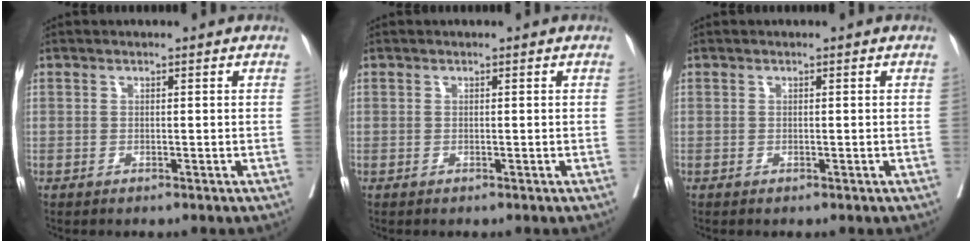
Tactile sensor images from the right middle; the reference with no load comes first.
{"total": 0.0}
{"total": 0.0}